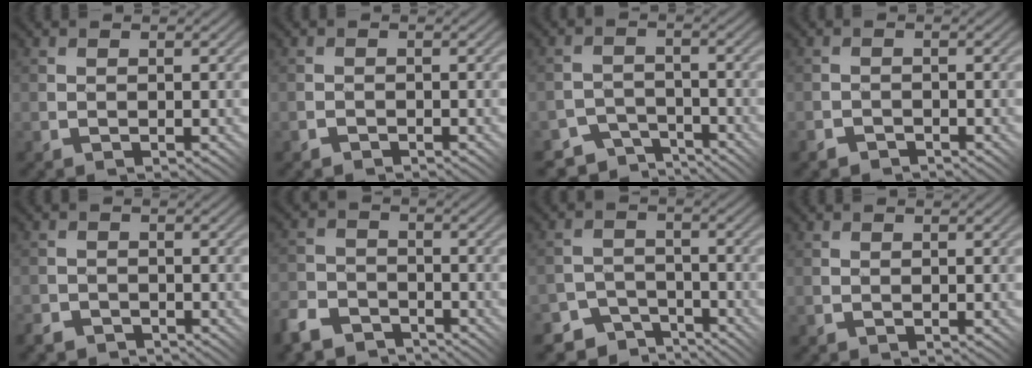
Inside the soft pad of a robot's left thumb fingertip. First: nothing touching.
{"total": 0.8, "force": [-0.7, 0.1, -0.1], "torque": [0.004, 0.006, -0.017]}
{"total": 4.5, "force": [-3.9, 2.1, 0.8], "torque": [-0.008, -0.006, -0.065]}
{"total": 1.5, "force": [-1.4, 0.5, 0.1], "torque": [0.001, 0.002, -0.032]}
{"total": 2.4, "force": [-2.2, 1.0, 0.1], "torque": [-0.003, 0.005, -0.043]}
{"total": 6.3, "force": [-5.1, 3.2, 1.9], "torque": [-0.045, -0.005, -0.111]}
{"total": 5.5, "force": [-4.7, 2.8, 0.8], "torque": [-0.009, -0.003, -0.080]}
{"total": 0.0}